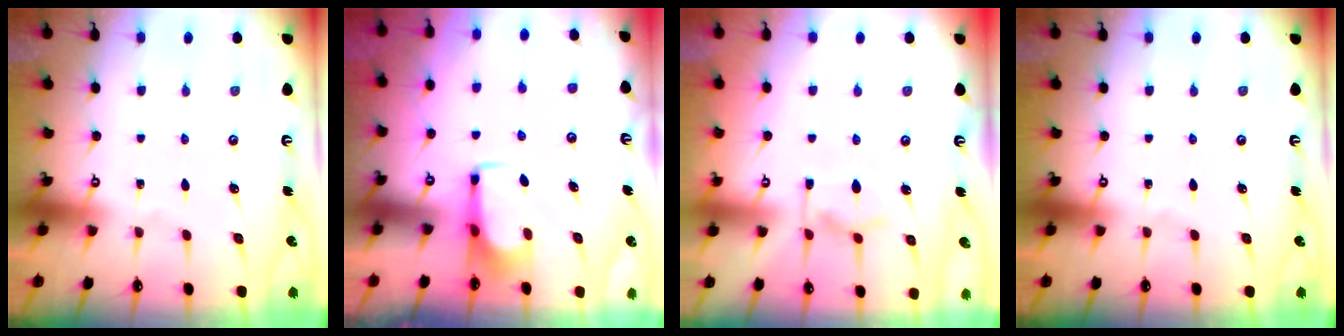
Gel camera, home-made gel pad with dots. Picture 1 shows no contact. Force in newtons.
{"total": 1.6, "press": 1.6, "slide": 0.5}
{"total": 8.4, "press": 8.3, "slide": 1.1}
{"total": 0.0}